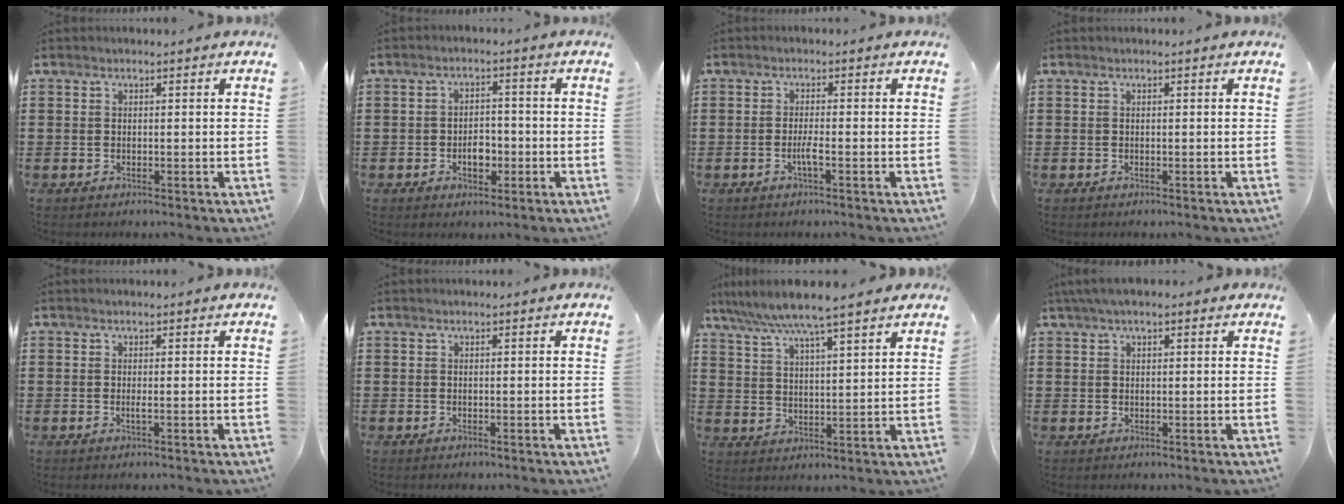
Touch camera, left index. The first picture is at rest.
{"total": 3.5, "force": [-1.2, 2.1, 2.6], "torque": [-0.041, 0.002, -0.026]}
{"total": 2.3, "force": [-1.0, 0.1, 2.1], "torque": [-0.043, -0.003, -0.020]}
{"total": 0.0}
{"total": 0.8, "force": [-0.1, -0.1, 0.8], "torque": [-0.014, -0.005, -0.002]}
{"total": 0.0}
{"total": 6.8, "force": [5.9, 0.2, 3.3], "torque": [-0.085, -0.023, 0.102]}
{"total": 2.6, "force": [1.7, 1.4, 1.5], "torque": [-0.035, 0.010, 0.030]}